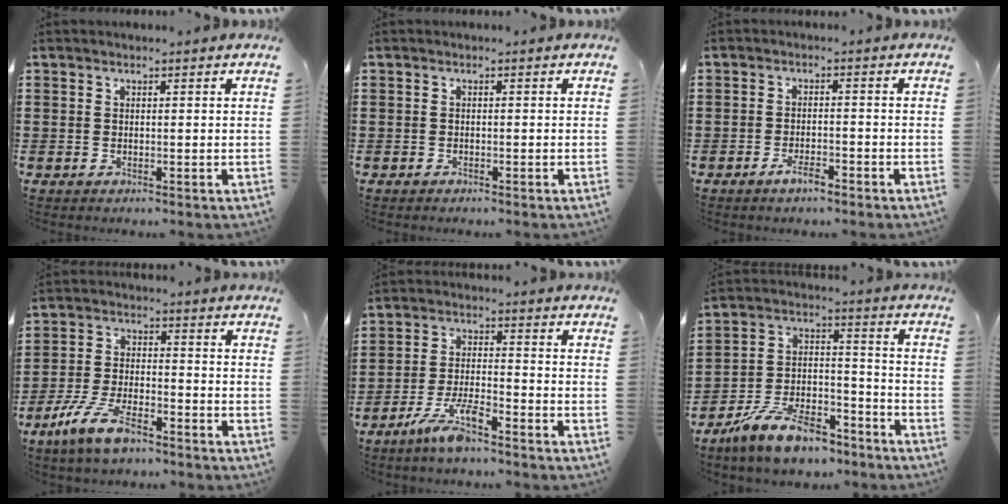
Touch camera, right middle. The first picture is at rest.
{"total": 0.6, "force": [-0.6, 0.2, 0.1], "torque": [-0.002, 0.001, -0.013]}
{"total": 3.0, "force": [-2.2, 0.9, 1.8], "torque": [-0.032, 0.006, -0.041]}
{"total": 8.5, "force": [-6.1, 2.5, 5.4], "torque": [-0.122, 0.001, -0.119]}
{"total": 6.5, "force": [-4.8, 1.0, 4.2], "torque": [-0.095, -0.006, -0.093]}
{"total": 11.2, "force": [-9.3, 3.3, 5.4], "torque": [-0.110, 0.033, -0.183]}